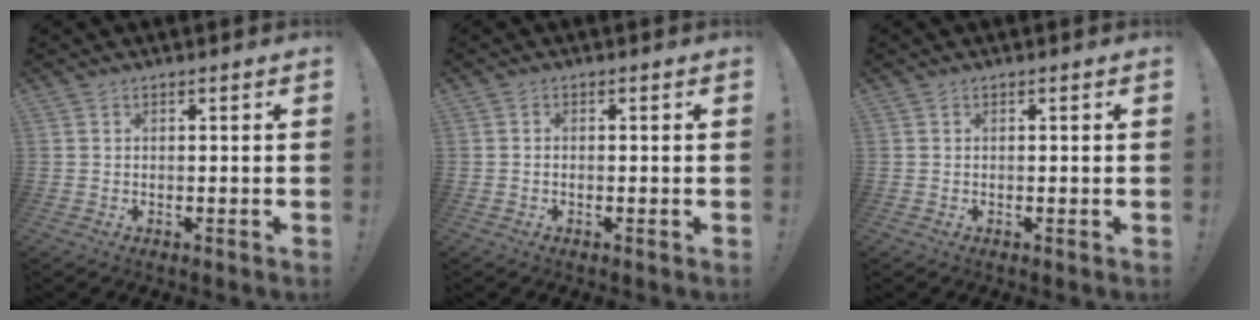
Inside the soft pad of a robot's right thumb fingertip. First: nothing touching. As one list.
[{"total": 0.6, "force": [-0.4, 0.2, 0.4], "torque": [-0.012, 0.003, -0.007]}, {"total": 0.0}]